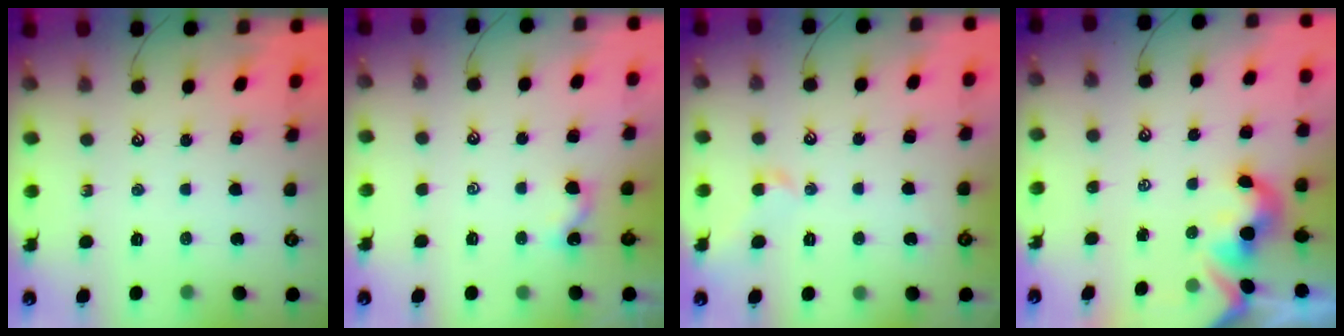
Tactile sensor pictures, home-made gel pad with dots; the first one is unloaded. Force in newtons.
{"total": 2.0, "press": 2.0, "slide": 0.2}
{"total": 1.4, "press": 1.3, "slide": 0.6}
{"total": 2.6, "press": 2.6, "slide": 0.5}